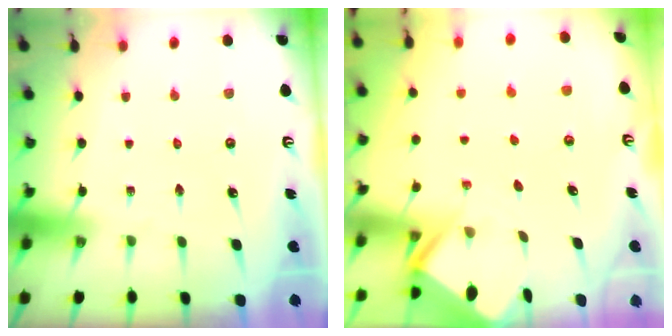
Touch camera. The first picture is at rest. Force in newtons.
{"total": 2.6, "press": 2.6, "slide": 0.1}